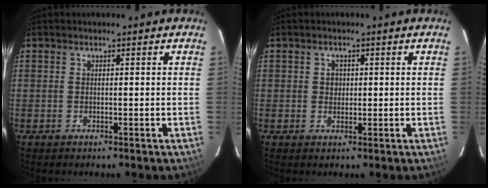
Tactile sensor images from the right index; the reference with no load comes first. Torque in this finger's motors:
{"motor_torque": [0.39, 0.25, 0.00, 0.00]}